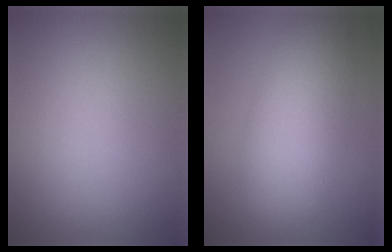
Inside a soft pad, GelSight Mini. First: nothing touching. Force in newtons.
{"total": 7.0, "press": 7.0, "slide": 0.3}